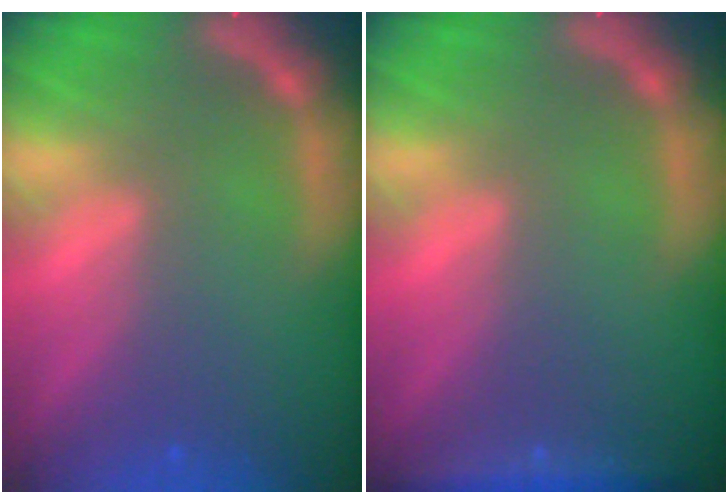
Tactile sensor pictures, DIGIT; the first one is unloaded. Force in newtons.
{"total": 2.9}